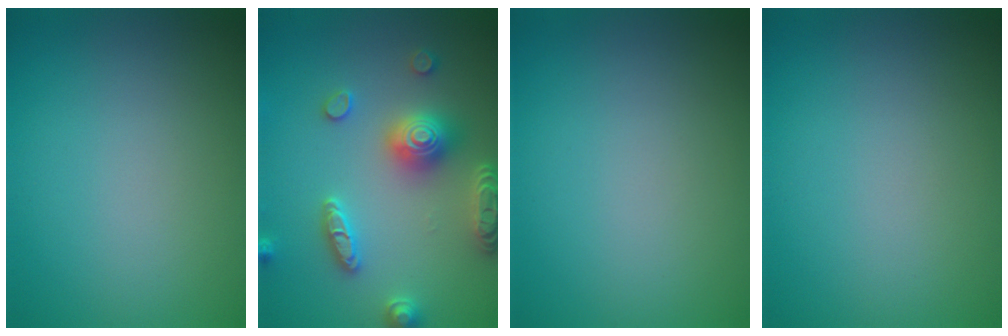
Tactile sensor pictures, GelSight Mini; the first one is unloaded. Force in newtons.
{"total": 5.4, "press": 5.3, "slide": 1.0}
{"total": 0.0}
{"total": 0.0}